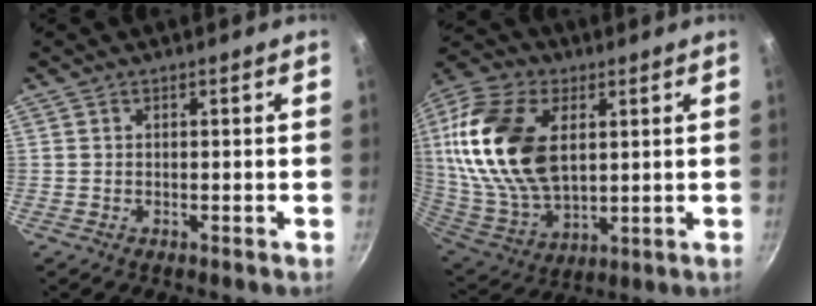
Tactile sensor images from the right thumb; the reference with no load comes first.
{"total": 23.4, "force": [5.5, 14.4, 17.7], "torque": [-0.338, -0.016, 0.106]}